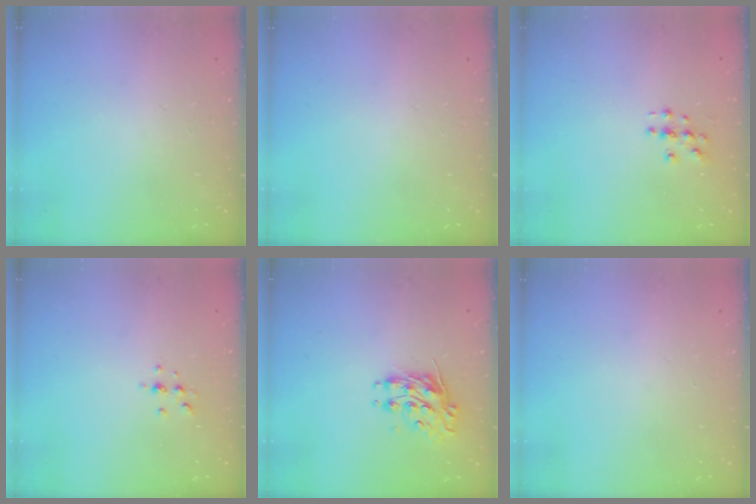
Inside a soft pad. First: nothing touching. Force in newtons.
{"total": 0.0}
{"total": 3.0, "press": 3.0, "slide": 0.1}
{"total": 4.1, "press": 3.7, "slide": 1.7}
{"total": 10.4, "press": 10.4, "slide": 0.5}
{"total": 0.0}